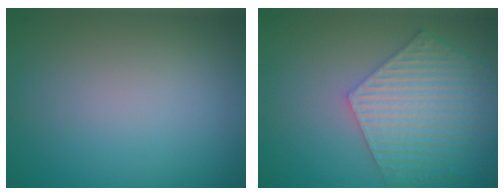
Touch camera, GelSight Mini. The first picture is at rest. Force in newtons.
{"total": 5.8, "press": 4.6, "slide": 3.6}